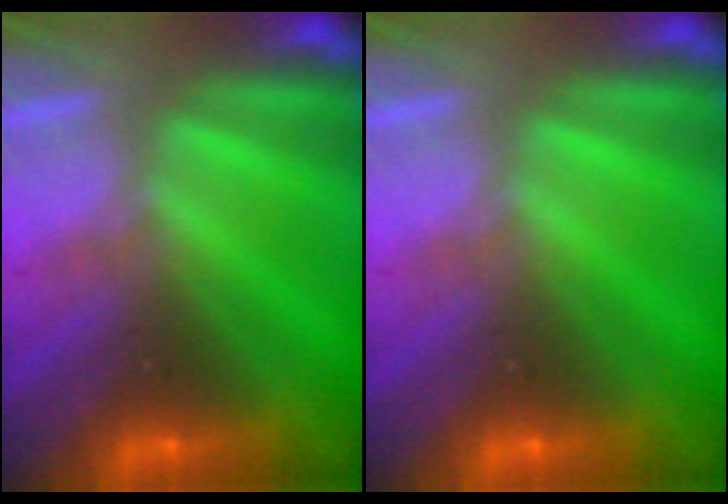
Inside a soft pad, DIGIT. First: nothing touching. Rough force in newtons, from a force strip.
{"total": 0.0}